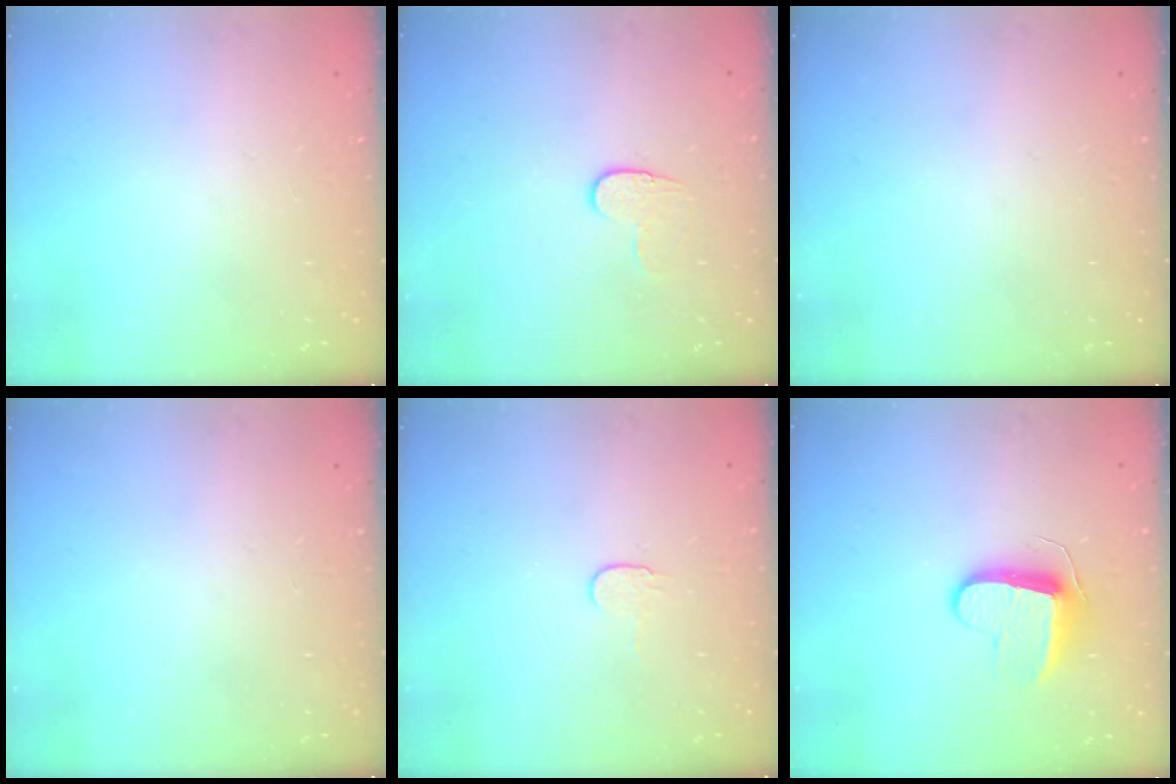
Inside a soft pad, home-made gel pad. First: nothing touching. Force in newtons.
{"total": 6.8, "press": 6.8, "slide": 0.6}
{"total": 0.0}
{"total": 0.0}
{"total": 3.7, "press": 3.7, "slide": 0.4}
{"total": 9.4, "press": 9.4, "slide": 0.5}